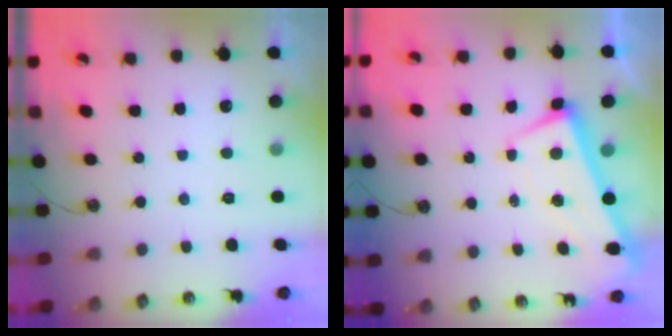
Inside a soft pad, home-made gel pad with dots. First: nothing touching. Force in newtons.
{"total": 1.5, "press": 0.6, "slide": 1.4}